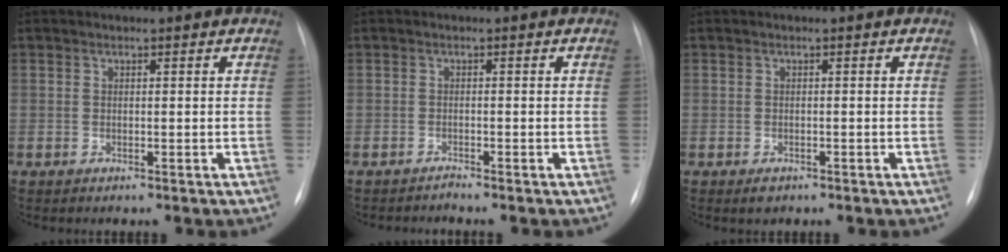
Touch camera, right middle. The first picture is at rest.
{"total": 0.7, "force": [-0.5, -0.3, -0.3], "torque": [0.006, -0.005, -0.006]}
{"total": 1.2, "force": [-0.7, 0.8, 0.6], "torque": [-0.010, 0.001, -0.004]}